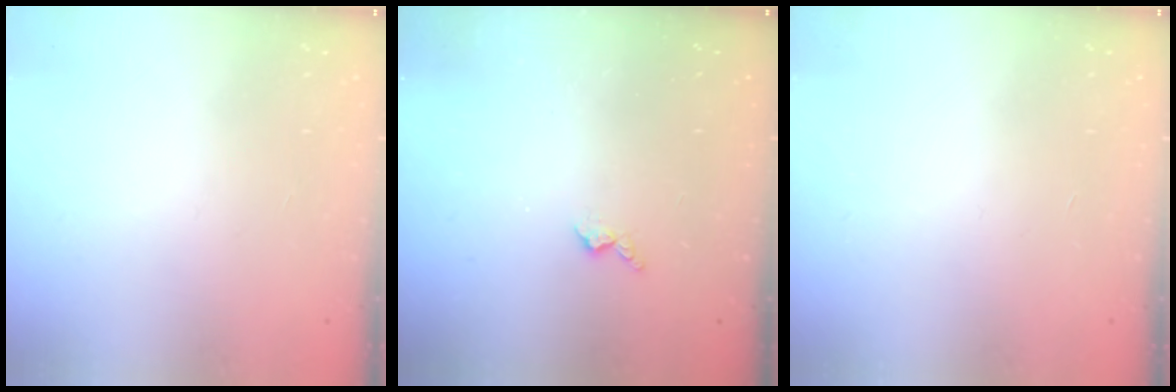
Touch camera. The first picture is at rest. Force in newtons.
{"total": 3.4, "press": 3.3, "slide": 0.6}
{"total": 0.0}